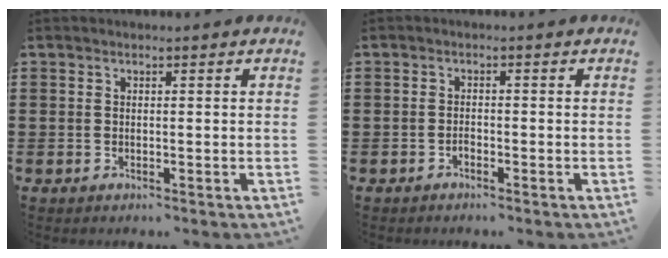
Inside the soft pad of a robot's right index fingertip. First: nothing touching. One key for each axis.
{"total": 0.9, "fx": -0.8, "fy": 0.5, "fz": 0.3, "tx": -0.009, "ty": -0.001, "tz": -0.015}